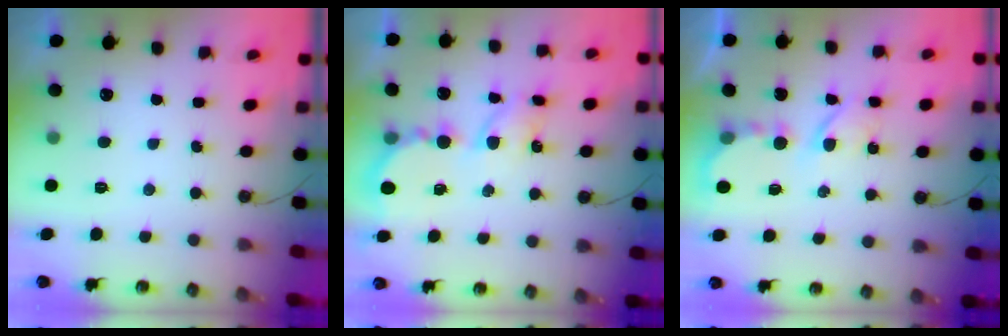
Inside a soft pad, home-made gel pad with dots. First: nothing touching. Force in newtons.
{"total": 7.6, "press": 7.5, "slide": 0.6}
{"total": 5.7, "press": 5.7, "slide": 0.5}